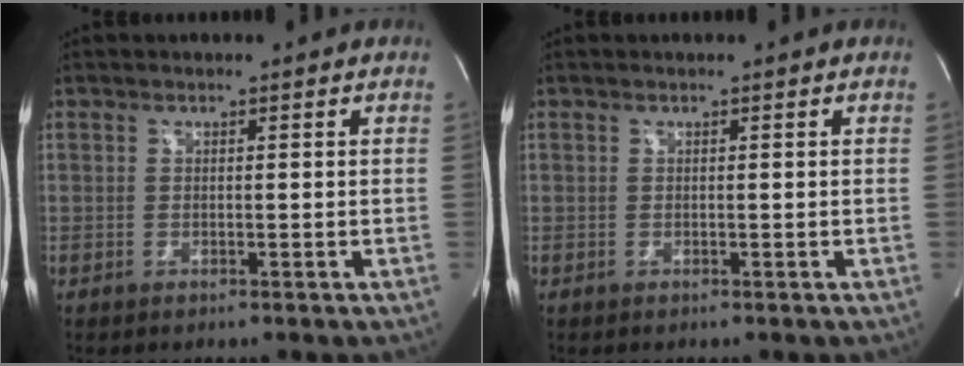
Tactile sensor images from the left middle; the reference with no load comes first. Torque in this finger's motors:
{"motor_torque": [-0.20, 0.18, 0.09, 0.00]}